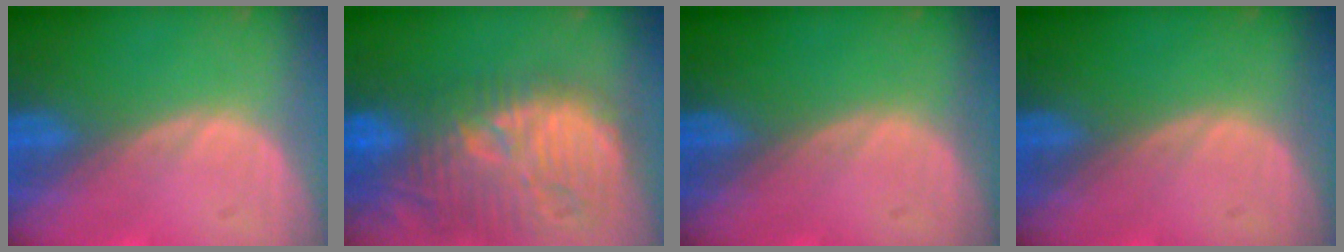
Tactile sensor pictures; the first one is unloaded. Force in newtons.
{"total": 13.9, "press": 12.7, "slide": 5.5}
{"total": 0.0}
{"total": 0.0}